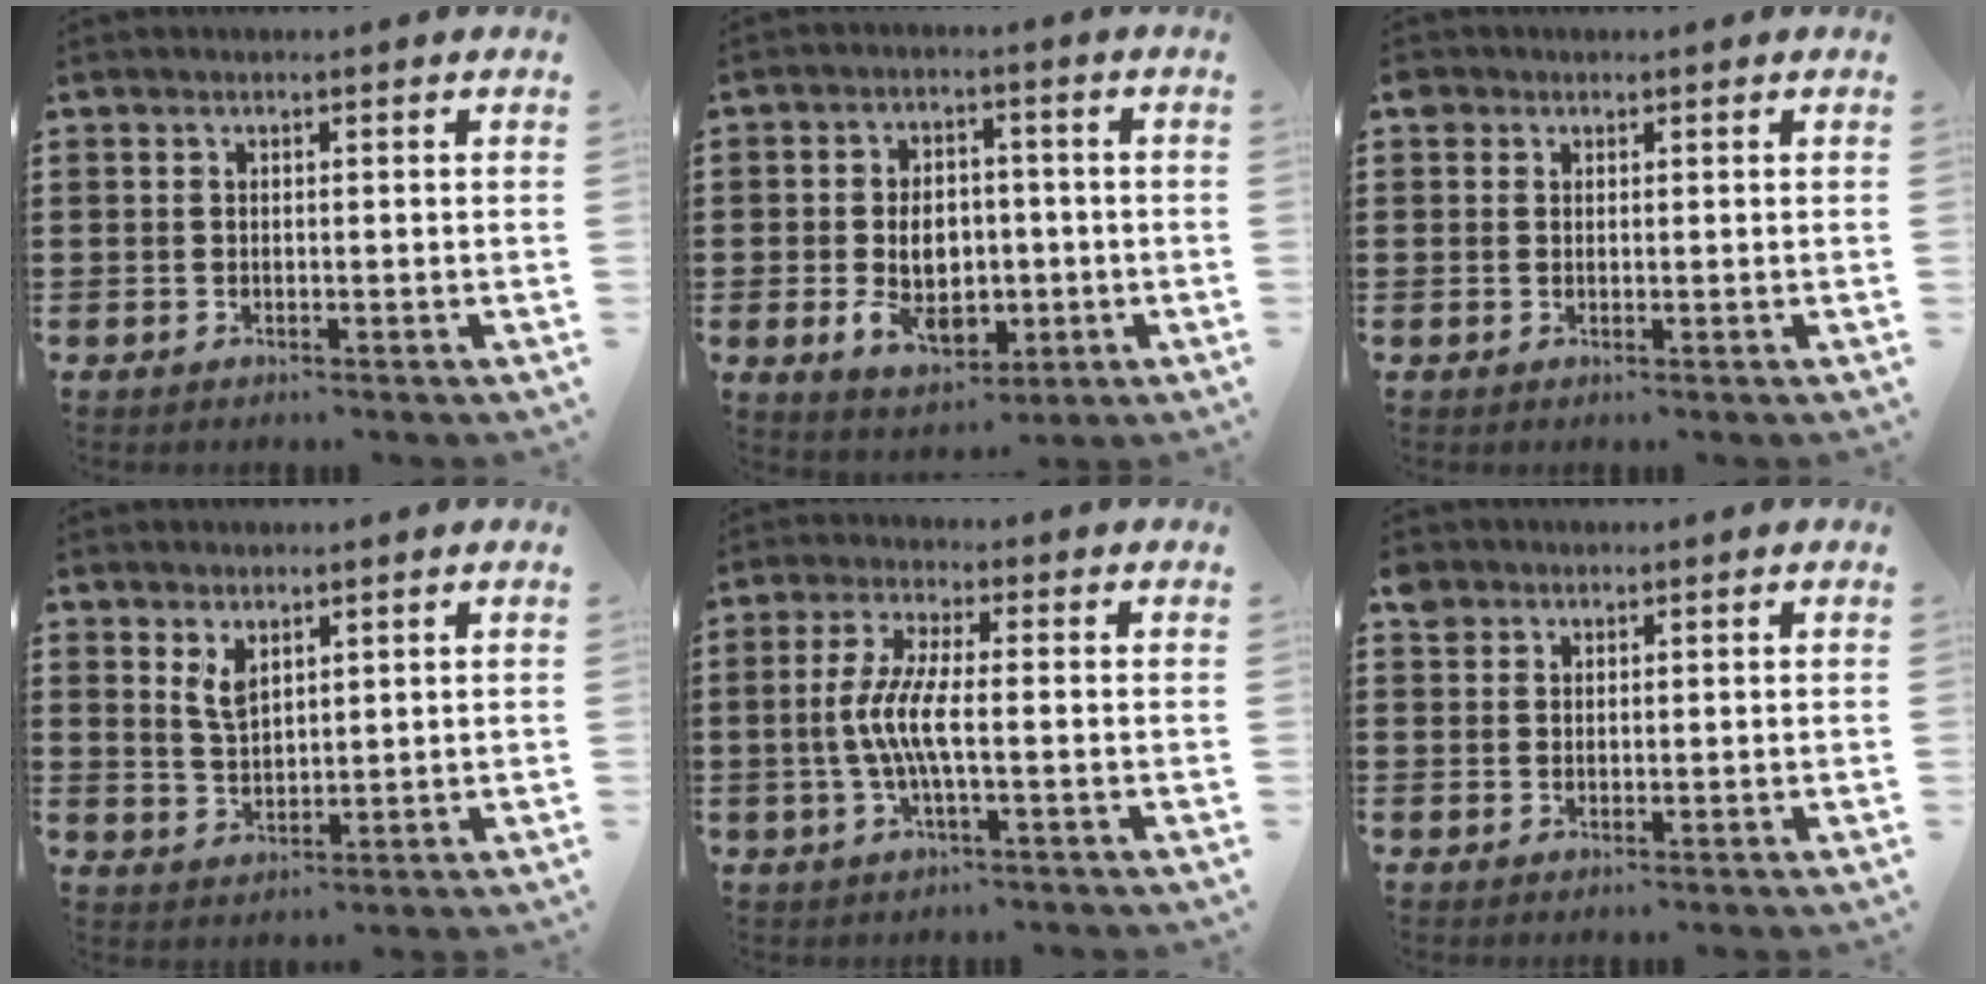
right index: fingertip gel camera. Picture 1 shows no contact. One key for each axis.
{"total": 7.4, "fx": -1.0, "fy": 5.2, "fz": 5.2, "tx": -0.083, "ty": 0.001, "tz": -0.021}
{"total": 1.4, "fx": 1.0, "fy": 0.9, "fz": 0.2, "tx": -0.008, "ty": 0.001, "tz": 0.021}
{"total": 3.4, "fx": 2.2, "fy": 1.6, "fz": 2.1, "tx": -0.047, "ty": 0.003, "tz": 0.040}
{"total": 6.1, "fx": -1.0, "fy": 0.9, "fz": 6.0, "tx": -0.135, "ty": -0.011, "tz": -0.028}
{"total": 2.3, "fx": 1.9, "fy": 1.4, "fz": 0.3, "tx": -0.013, "ty": 0.003, "tz": 0.038}